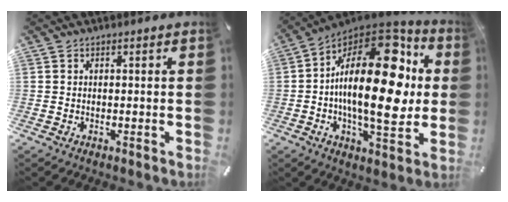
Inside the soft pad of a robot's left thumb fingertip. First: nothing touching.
{"total": 28.2, "force": [2.9, 13.8, 24.5], "torque": [-0.409, -0.025, 0.047]}